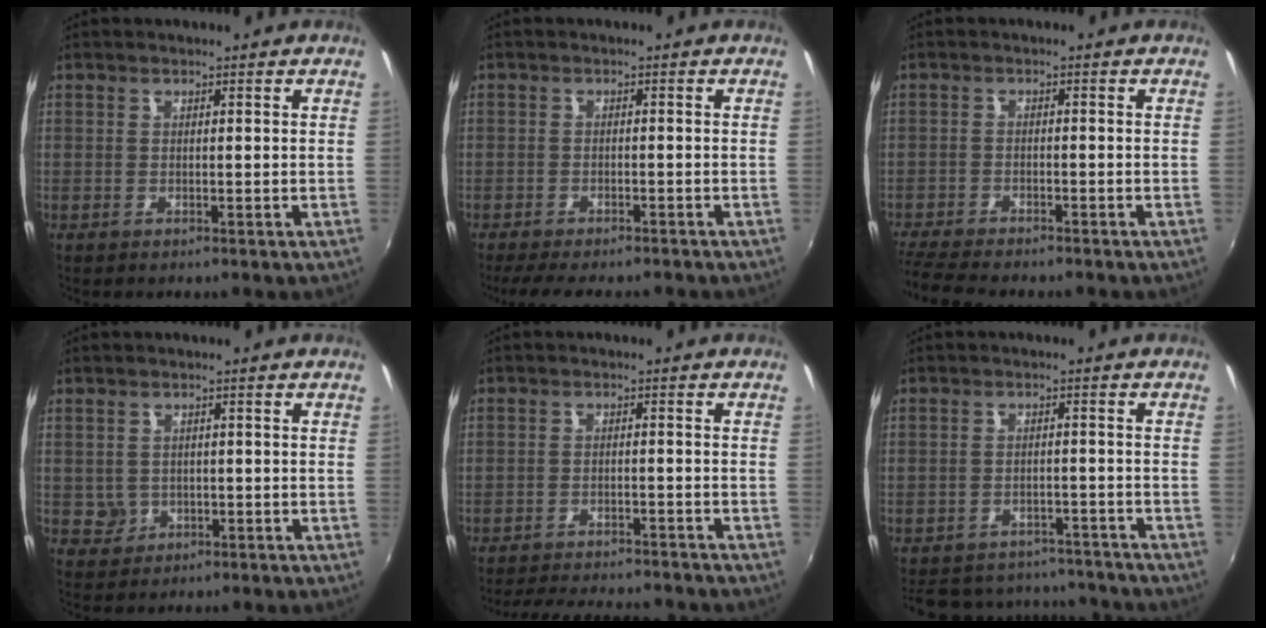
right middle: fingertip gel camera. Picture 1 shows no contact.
{"total": 8.2, "force": [-7.0, 2.2, 3.8], "torque": [-0.090, -0.015, -0.108]}
{"total": 8.8, "force": [-7.9, 1.3, 3.7], "torque": [-0.101, -0.029, -0.135]}
{"total": 3.1, "force": [-0.4, 3.0, 0.6], "torque": [-0.014, 0.002, 0.000]}
{"total": 13.2, "force": [-11.9, 2.5, 5.1], "torque": [-0.108, -0.012, -0.166]}
{"total": 17.2, "force": [-14.8, 6.8, 5.4], "torque": [-0.128, 0.028, -0.189]}